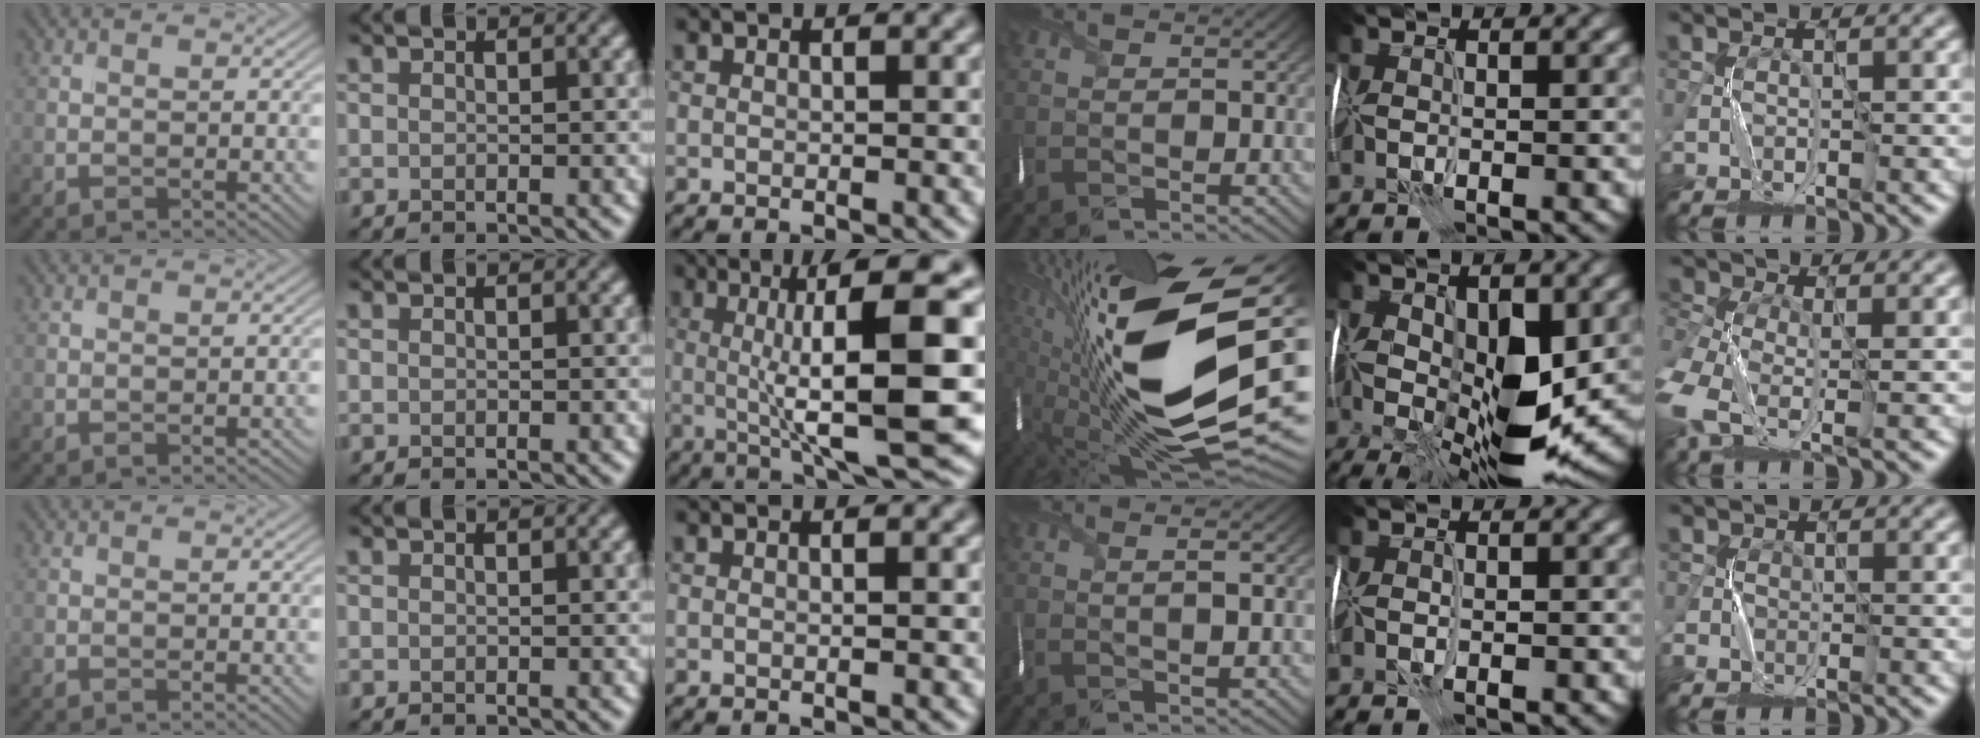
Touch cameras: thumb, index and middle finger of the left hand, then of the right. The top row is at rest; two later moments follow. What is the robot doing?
{"motion": "wrap", "object": "thread"}